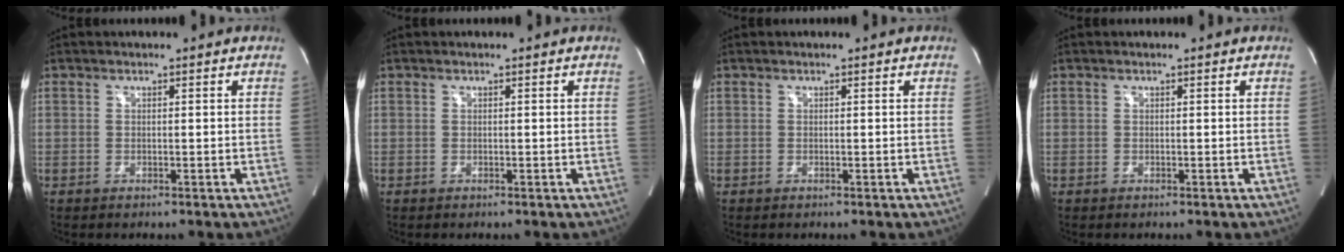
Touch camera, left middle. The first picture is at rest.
{"total": 0.0}
{"total": 0.0}
{"total": 0.0}